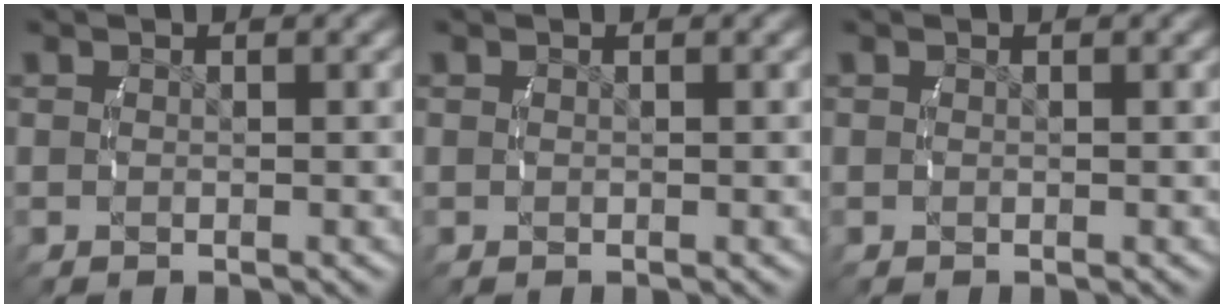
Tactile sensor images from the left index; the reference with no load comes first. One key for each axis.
{"total": 0.0}
{"total": 0.0}